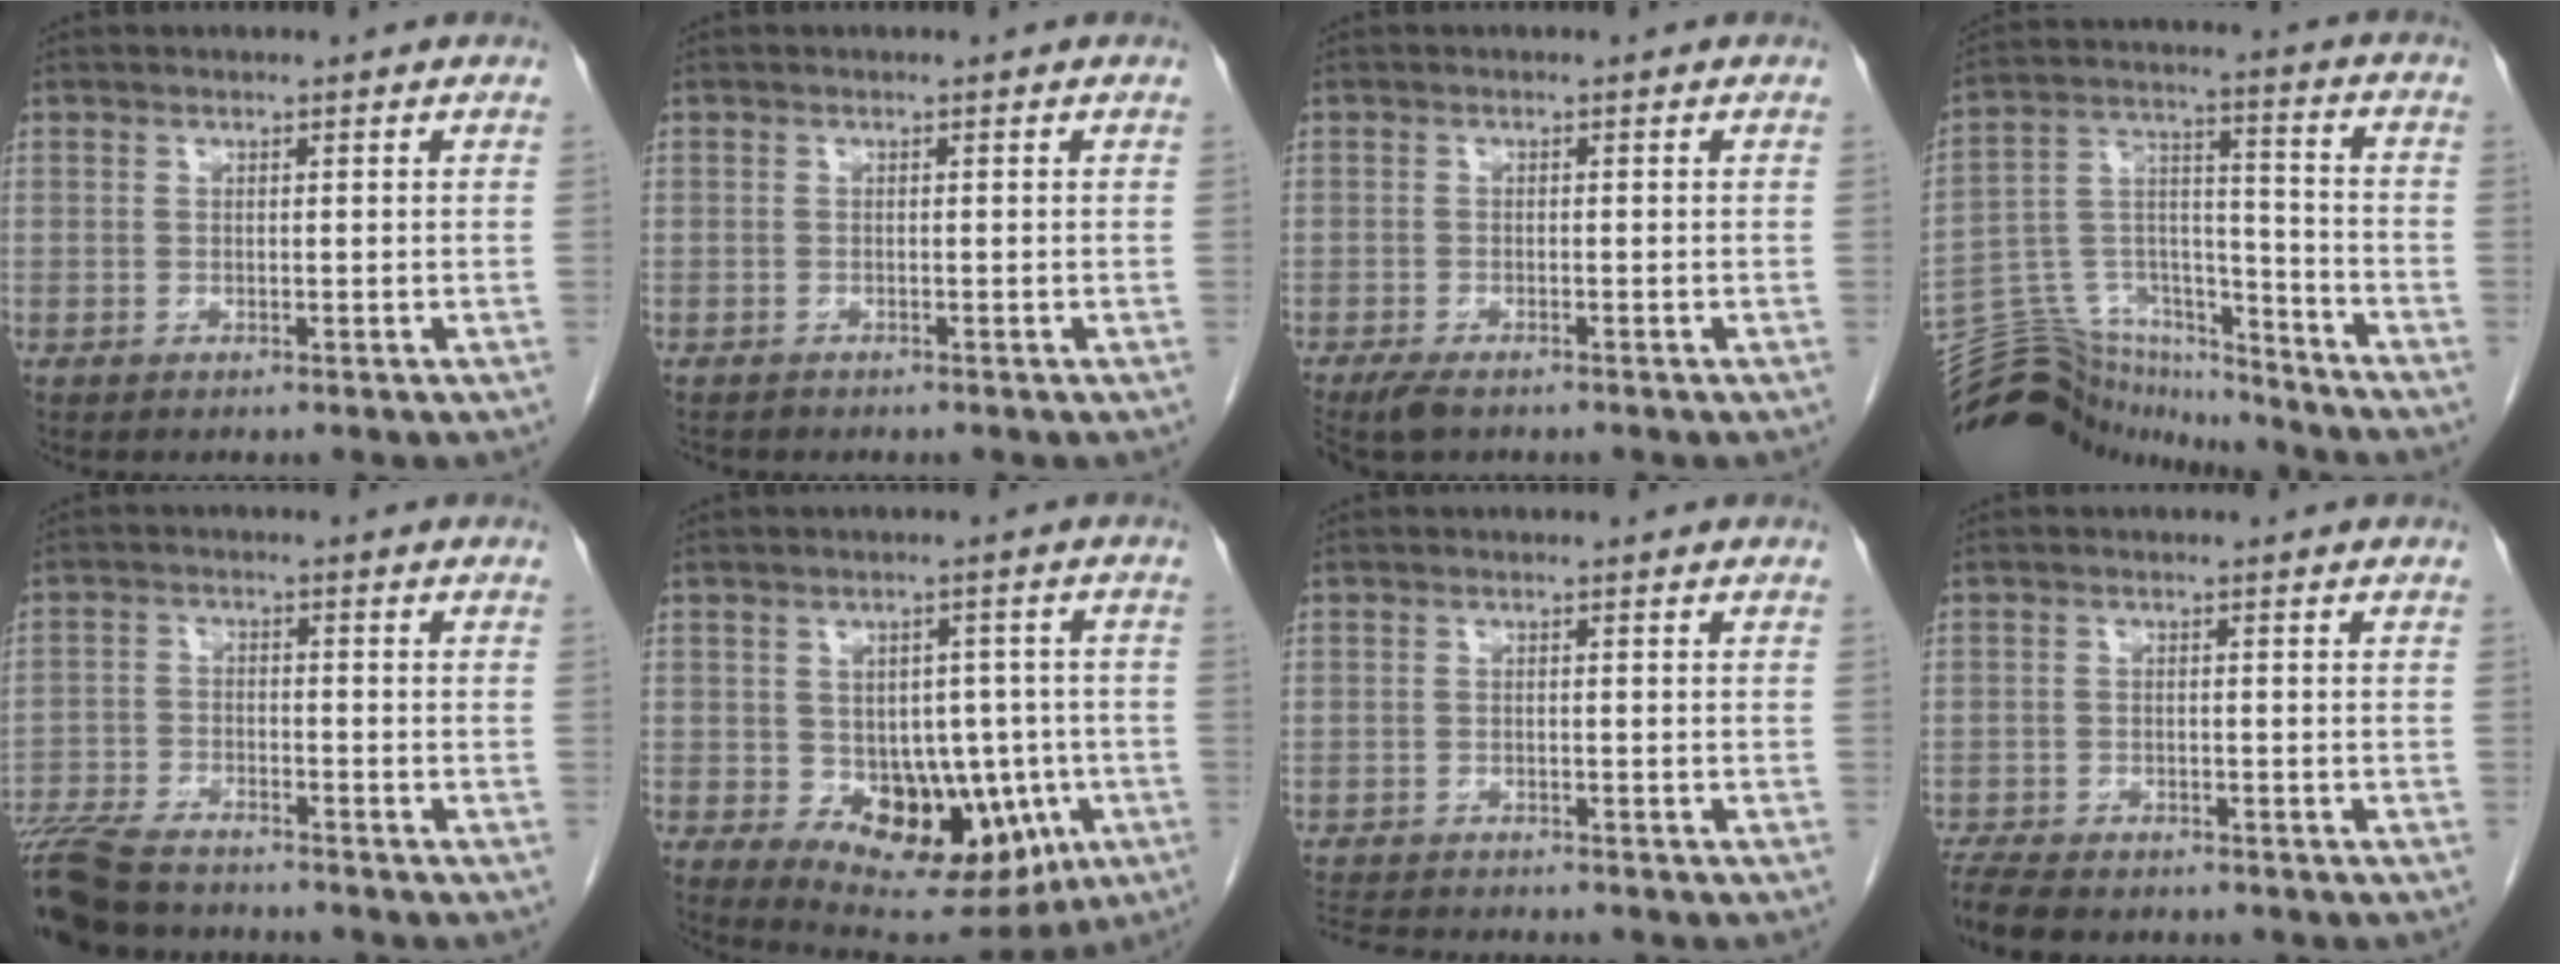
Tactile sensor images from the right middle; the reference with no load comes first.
{"total": 0.6, "force": [-0.5, 0.2, 0.0], "torque": [-0.006, 0.000, -0.009]}
{"total": 3.6, "force": [-2.8, 1.2, 2.0], "torque": [-0.037, -0.009, -0.043]}
{"total": 17.9, "force": [-17.3, 3.9, 2.2], "torque": [-0.043, 0.055, -0.285]}
{"total": 12.4, "force": [-11.2, 2.4, 4.9], "torque": [-0.083, -0.011, -0.184]}
{"total": 14.8, "force": [-4.3, 8.7, 11.2], "torque": [-0.147, 0.009, -0.041]}
{"total": 8.1, "force": [-7.5, 1.2, 2.8], "torque": [-0.045, -0.007, -0.114]}
{"total": 8.5, "force": [-7.2, 2.8, 3.6], "torque": [-0.067, -0.011, -0.112]}